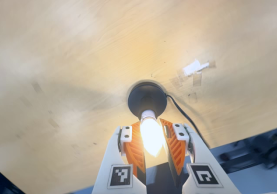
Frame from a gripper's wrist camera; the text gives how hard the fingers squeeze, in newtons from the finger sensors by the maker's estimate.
{"total": 14.1, "left": 13.2, "right": 15.1}